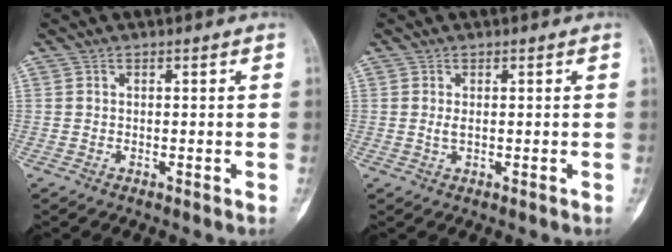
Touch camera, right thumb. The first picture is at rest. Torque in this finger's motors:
{"motor_torque": [0.67, -0.02, 0.16, -0.14, 0.09]}